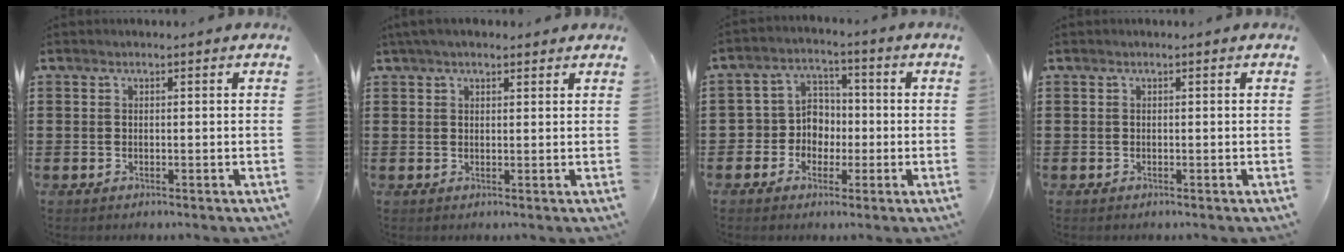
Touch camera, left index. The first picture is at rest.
{"total": 2.6, "force": [2.1, 0.9, 1.3], "torque": [-0.030, 0.006, 0.040]}
{"total": 5.2, "force": [-1.3, 4.9, 1.3], "torque": [-0.046, 0.012, -0.029]}
{"total": 0.0}